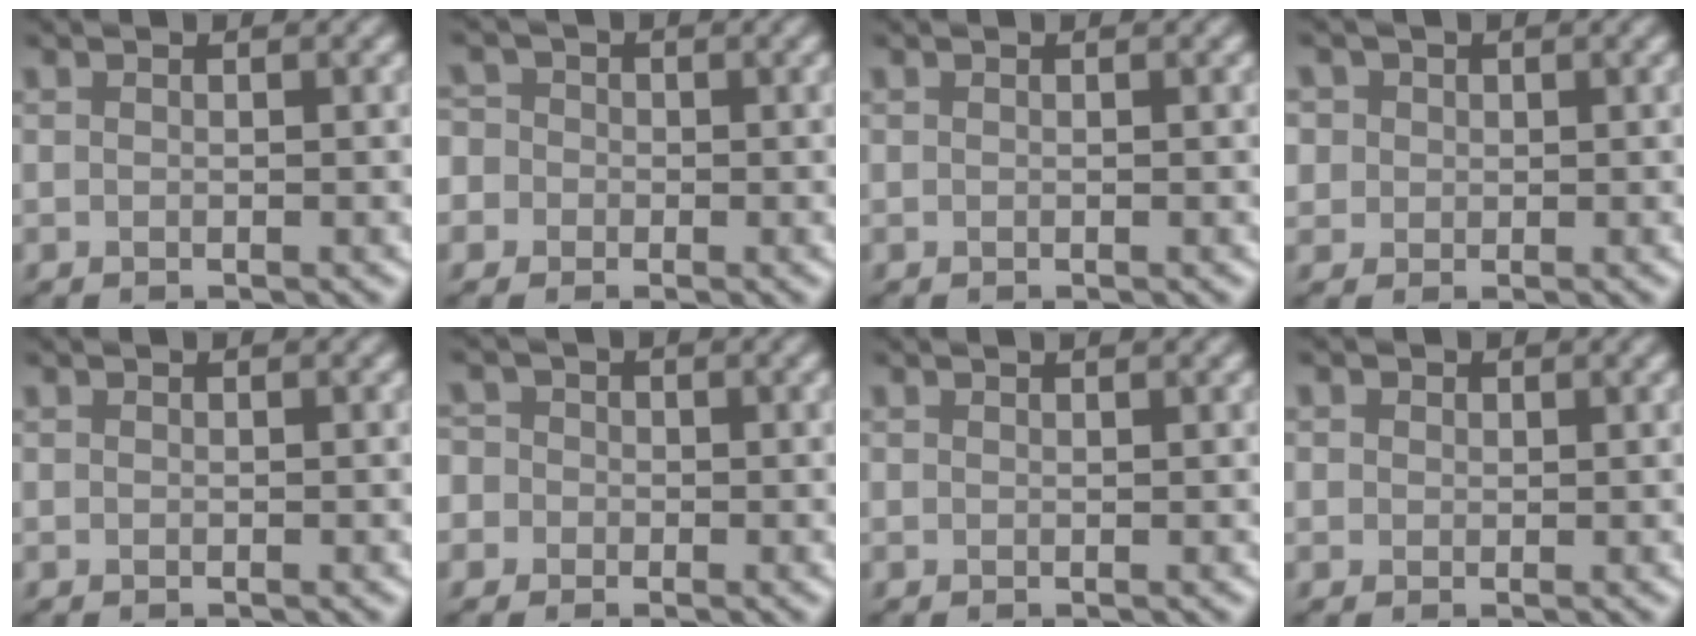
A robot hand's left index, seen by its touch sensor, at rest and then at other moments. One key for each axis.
{"total": 5.0, "fx": -0.2, "fy": 4.7, "fz": 1.6, "tx": -0.028, "ty": 0.032, "tz": -0.048}
{"total": 0.0}
{"total": 4.3, "fx": 1.9, "fy": 3.5, "fz": 1.7, "tx": -0.041, "ty": 0.015, "tz": 0.020}
{"total": 0.0}
{"total": 4.5, "fx": 0.1, "fy": 4.2, "fz": 1.5, "tx": -0.021, "ty": 0.031, "tz": -0.038}
{"total": 0.8, "fx": 0.7, "fy": 0.1, "fz": 0.3, "tx": -0.004, "ty": 0.000, "tz": 0.009}
{"total": 1.5, "fx": 0.7, "fy": 1.2, "fz": 0.4, "tx": -0.005, "ty": 0.002, "tz": 0.001}